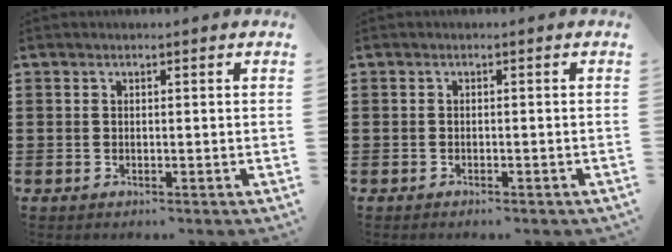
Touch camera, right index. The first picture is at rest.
{"total": 0.6, "force": [-0.5, 0.1, 0.2], "torque": [-0.007, -0.002, -0.010]}